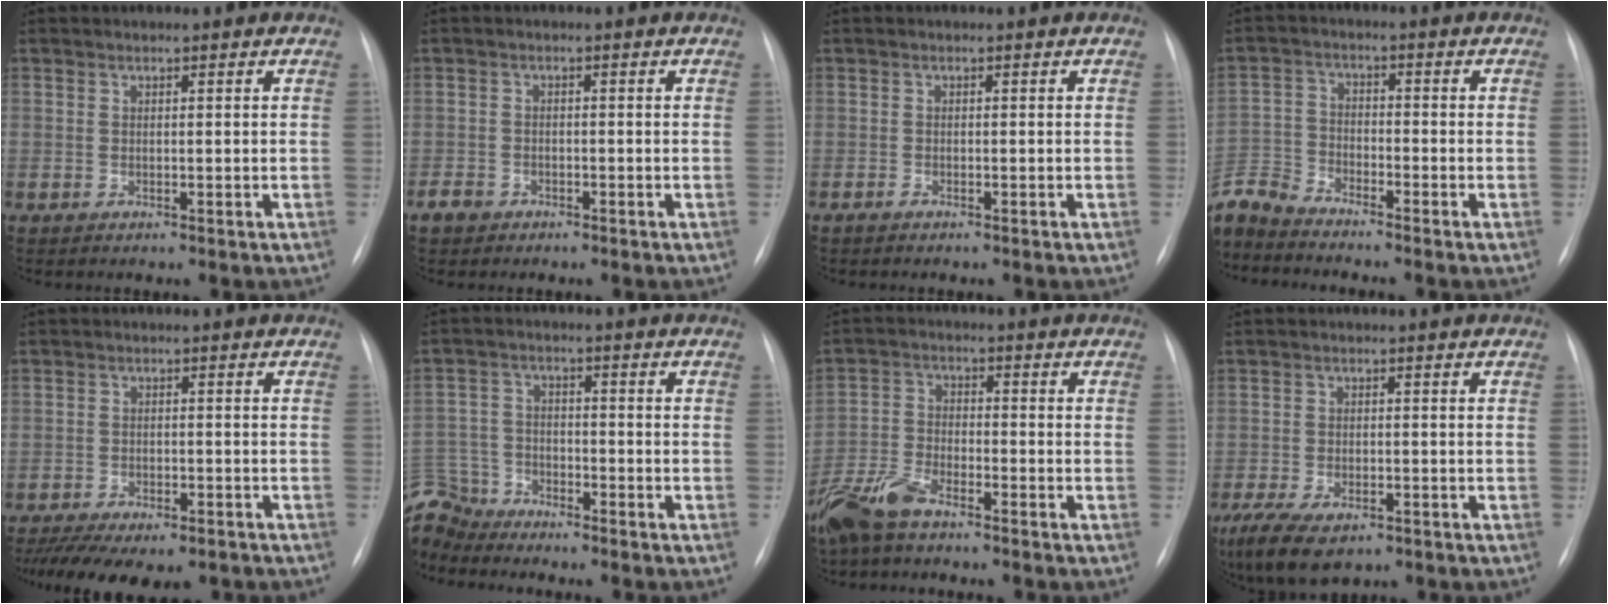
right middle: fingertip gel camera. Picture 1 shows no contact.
{"total": 2.2, "force": [-1.5, 1.5, 0.4], "torque": [-0.012, 0.004, -0.026]}
{"total": 0.8, "force": [-0.6, 0.2, 0.4], "torque": [-0.013, -0.002, -0.009]}
{"total": 8.4, "force": [-8.3, 1.0, 1.3], "torque": [-0.037, 0.002, -0.169]}
{"total": 14.5, "force": [-11.1, 6.1, 7.1], "torque": [-0.156, -0.007, -0.148]}
{"total": 9.4, "force": [-8.9, 3.0, 0.5], "torque": [-0.026, 0.009, -0.175]}
{"total": 8.5, "force": [-6.7, 2.5, 4.5], "torque": [-0.106, -0.017, -0.133]}
{"total": 10.1, "force": [-6.8, 4.4, 6.0], "torque": [-0.120, -0.016, -0.102]}